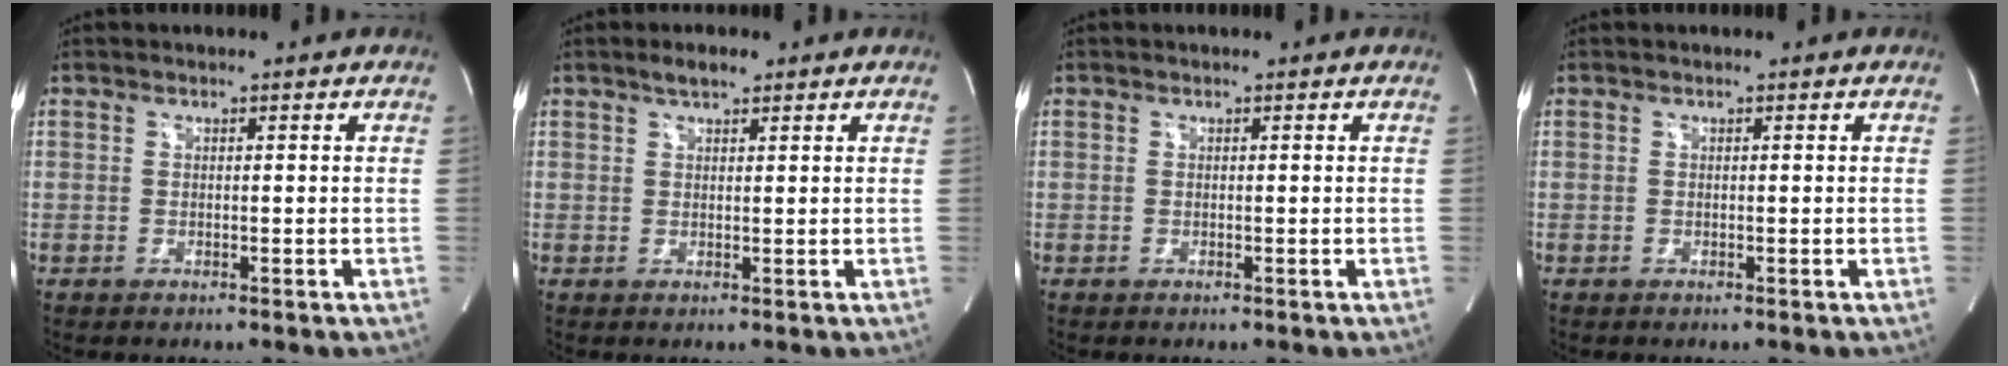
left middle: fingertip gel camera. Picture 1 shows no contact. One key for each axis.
{"total": 2.5, "fx": 1.8, "fy": 0.8, "fz": 1.5, "tx": -0.031, "ty": 0.008, "tz": 0.032}
{"total": 0.0}
{"total": 0.0}